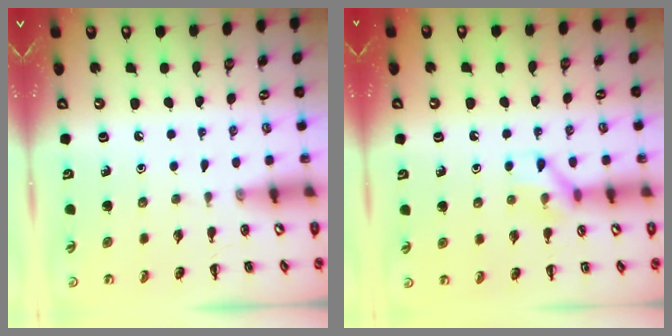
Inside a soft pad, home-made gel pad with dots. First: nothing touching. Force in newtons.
{"total": 8.7, "press": 8.7, "slide": 0.6}